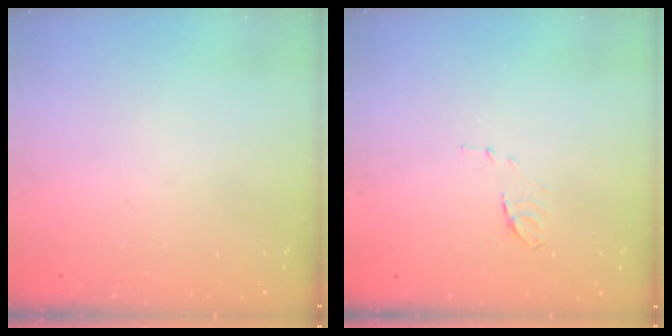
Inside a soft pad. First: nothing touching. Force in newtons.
{"total": 5.8, "press": 5.8, "slide": 0.7}